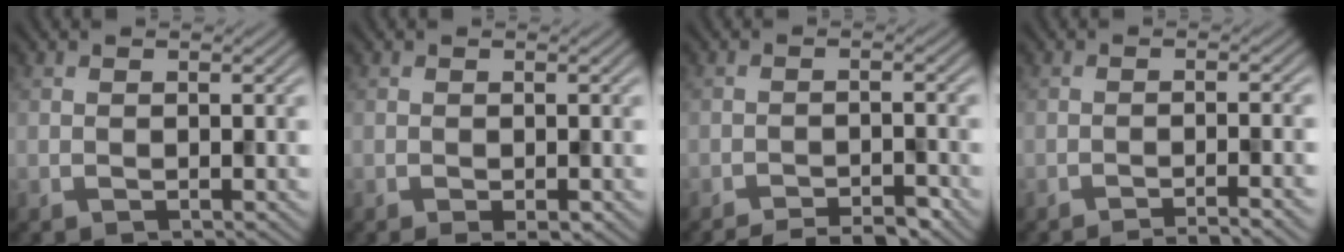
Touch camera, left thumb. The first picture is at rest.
{"total": 1.6, "force": [-0.9, 0.6, 1.2], "torque": [-0.026, -0.004, -0.009]}
{"total": 4.7, "force": [-4.2, 0.6, 2.0], "torque": [-0.034, 0.006, -0.064]}
{"total": 4.3, "force": [-3.2, 0.3, 2.9], "torque": [-0.032, 0.013, -0.058]}